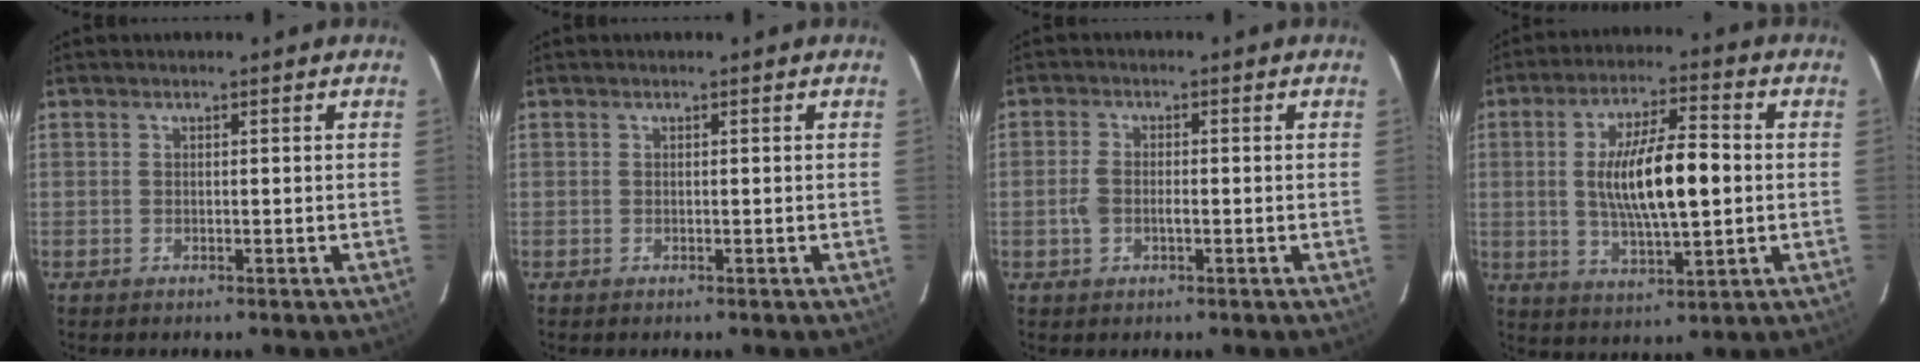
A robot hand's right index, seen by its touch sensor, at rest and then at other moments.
{"total": 0.0}
{"total": 3.2, "force": [-0.8, 1.8, 2.6], "torque": [-0.061, 0.002, -0.014]}
{"total": 13.6, "force": [0.2, 4.0, 13.0], "torque": [-0.235, 0.001, 0.009]}